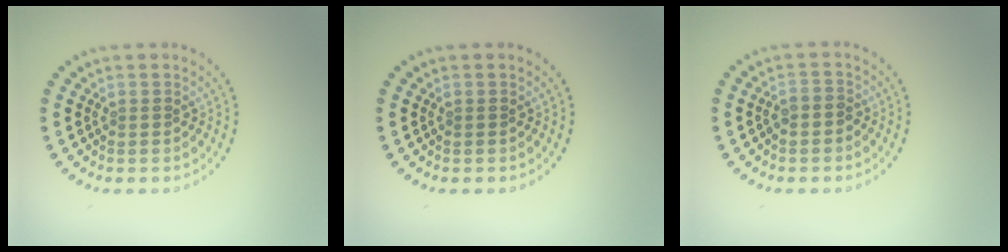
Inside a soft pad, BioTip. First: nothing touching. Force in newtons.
{"total": 0.0}
{"total": 1.5, "press": 1.2, "slide": 0.8}